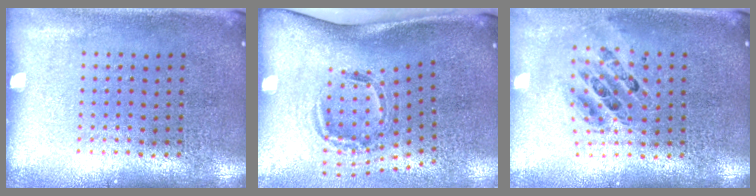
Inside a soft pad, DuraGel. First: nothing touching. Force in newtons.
{"total": 2.0, "press": 1.2, "slide": 1.5}
{"total": 0.8, "press": 0.8, "slide": 0.1}